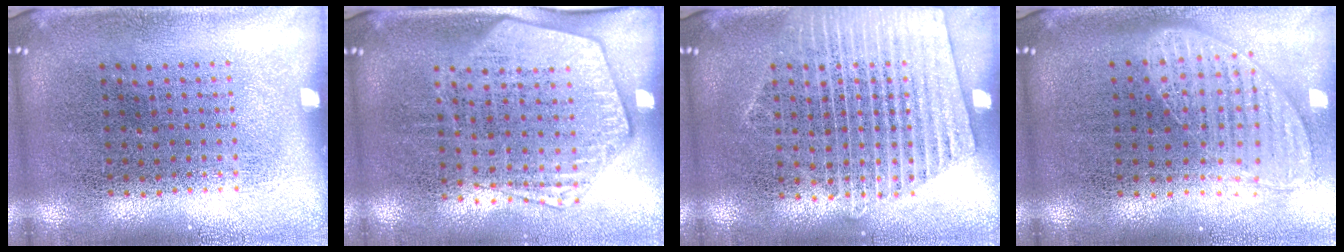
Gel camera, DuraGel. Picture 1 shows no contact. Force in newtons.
{"total": 1.9, "press": 1.7, "slide": 0.9}
{"total": 1.7, "press": 1.6, "slide": 0.4}
{"total": 1.2, "press": 1.2, "slide": 0.3}